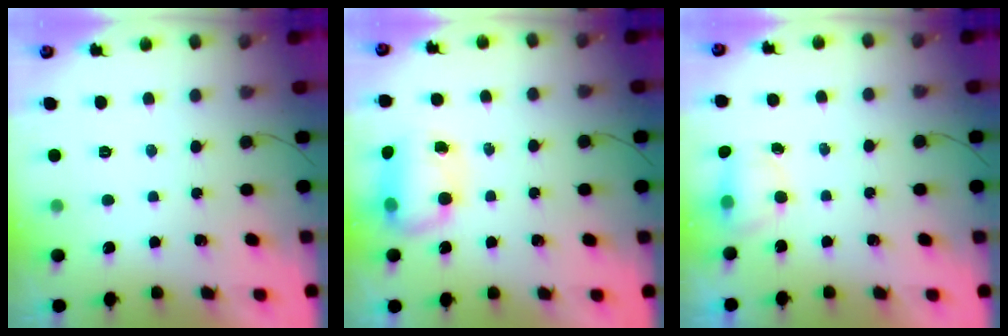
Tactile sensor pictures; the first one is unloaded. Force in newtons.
{"total": 11.1, "press": 9.3, "slide": 6.2}
{"total": 4.7, "press": 4.6, "slide": 1.0}